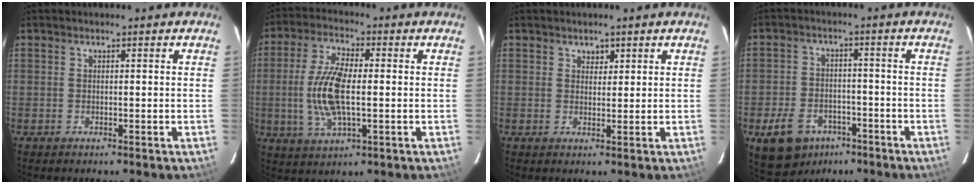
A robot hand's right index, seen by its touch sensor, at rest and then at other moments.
{"total": 11.6, "force": [-0.7, 4.5, 10.7], "torque": [-0.224, 0.003, -0.013]}
{"total": 1.8, "force": [1.1, 1.4, 0.4], "torque": [-0.002, 0.004, 0.019]}
{"total": 12.2, "force": [-7.3, 8.0, 5.4], "torque": [-0.136, 0.008, -0.102]}